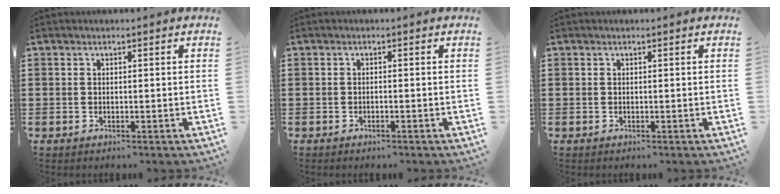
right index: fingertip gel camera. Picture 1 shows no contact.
{"total": 0.6, "force": [-0.5, 0.1, 0.3], "torque": [-0.008, -0.004, -0.009]}
{"total": 0.0}